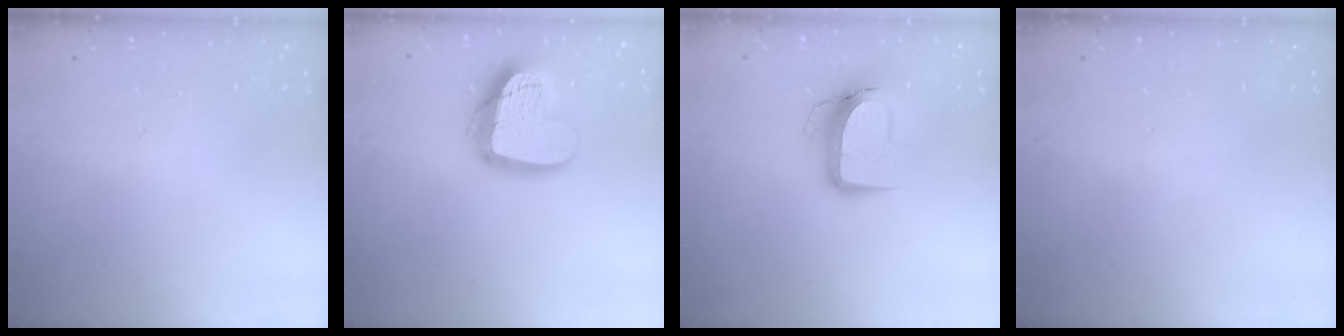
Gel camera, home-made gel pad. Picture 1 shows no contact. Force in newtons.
{"total": 17.0, "press": 17.0, "slide": 1.5}
{"total": 10.4, "press": 10.4, "slide": 1.1}
{"total": 0.0}